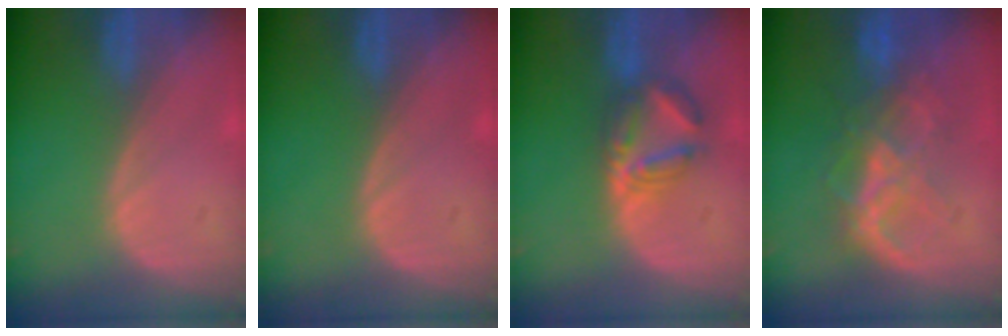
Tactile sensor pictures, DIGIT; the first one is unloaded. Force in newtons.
{"total": 0.0}
{"total": 5.7, "press": 5.6, "slide": 1.3}
{"total": 7.3, "press": 7.2, "slide": 1.3}